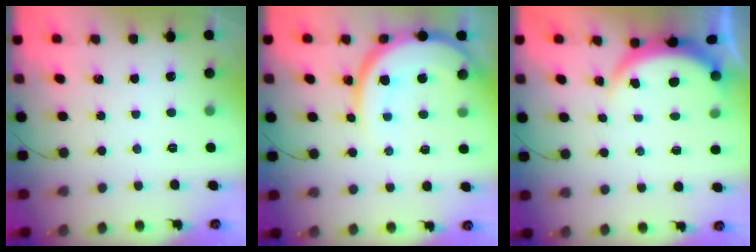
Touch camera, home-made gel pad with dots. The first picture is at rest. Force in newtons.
{"total": 11.1, "press": 11.0, "slide": 1.2}
{"total": 3.7, "press": 3.7, "slide": 0.5}